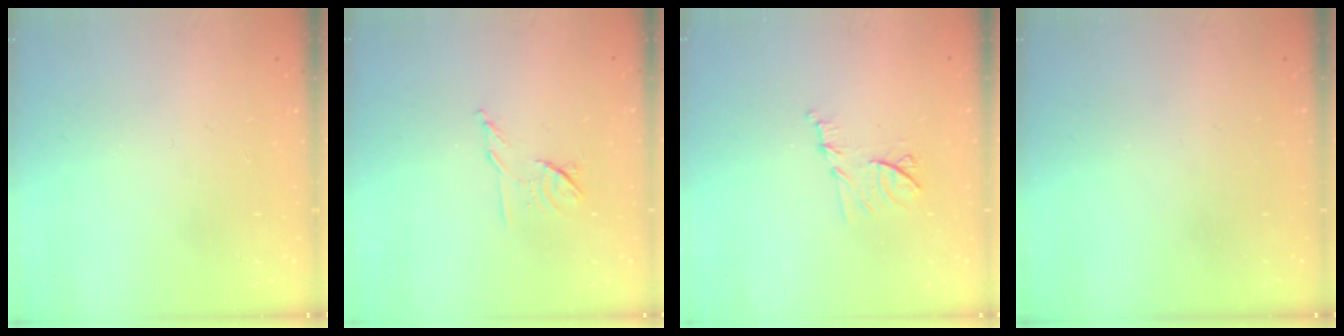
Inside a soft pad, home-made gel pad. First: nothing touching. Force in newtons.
{"total": 7.1, "press": 7.0, "slide": 1.2}
{"total": 9.4, "press": 9.4, "slide": 0.1}
{"total": 0.0}